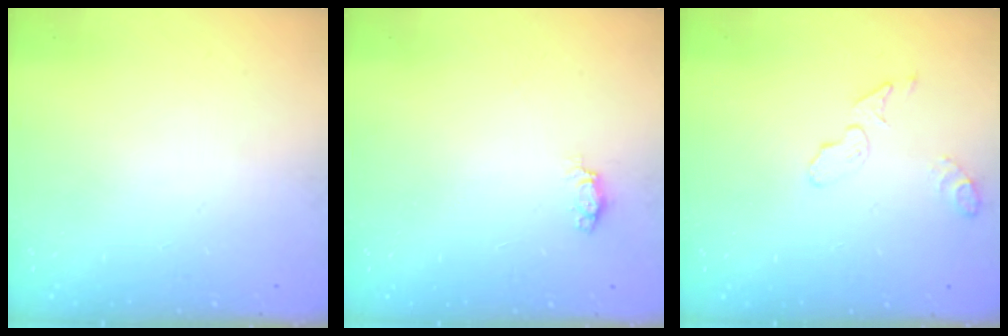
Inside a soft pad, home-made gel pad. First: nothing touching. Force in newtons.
{"total": 3.5, "press": 3.5, "slide": 0.3}
{"total": 5.6, "press": 5.4, "slide": 1.2}